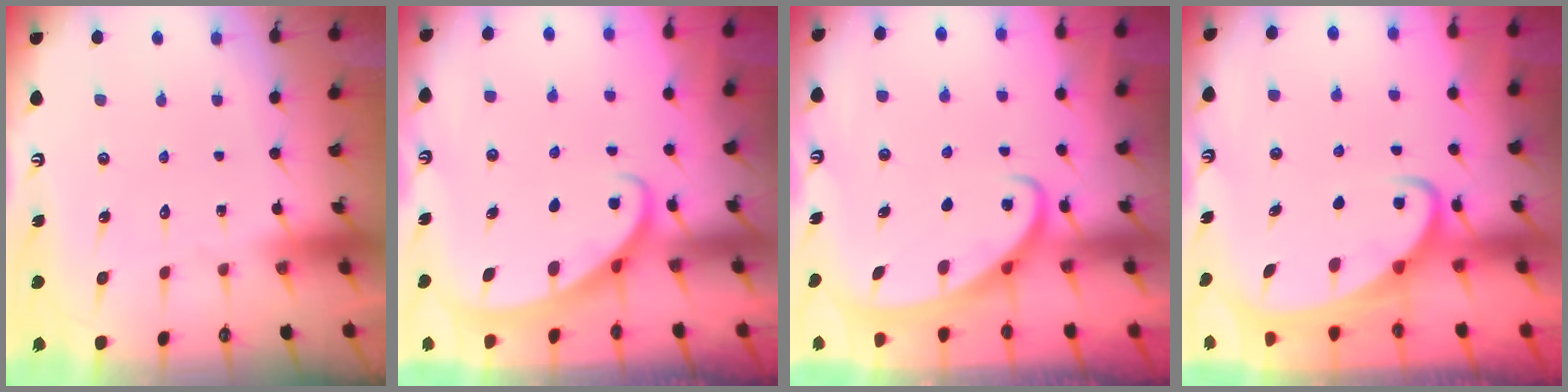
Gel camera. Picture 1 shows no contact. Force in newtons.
{"total": 2.3, "press": 2.3, "slide": 0.2}
{"total": 2.4, "press": 2.4, "slide": 0.4}
{"total": 3.7, "press": 3.7, "slide": 0.5}